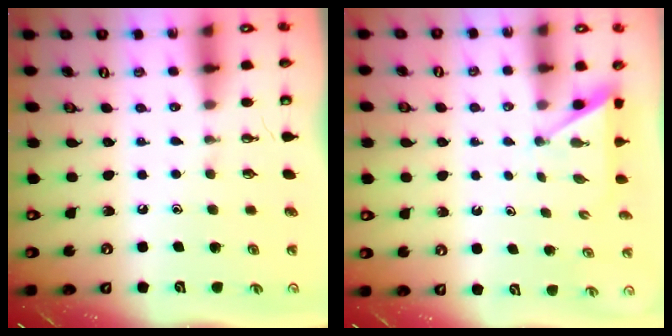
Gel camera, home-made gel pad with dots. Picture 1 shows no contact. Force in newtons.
{"total": 2.9, "press": 2.9, "slide": 0.2}